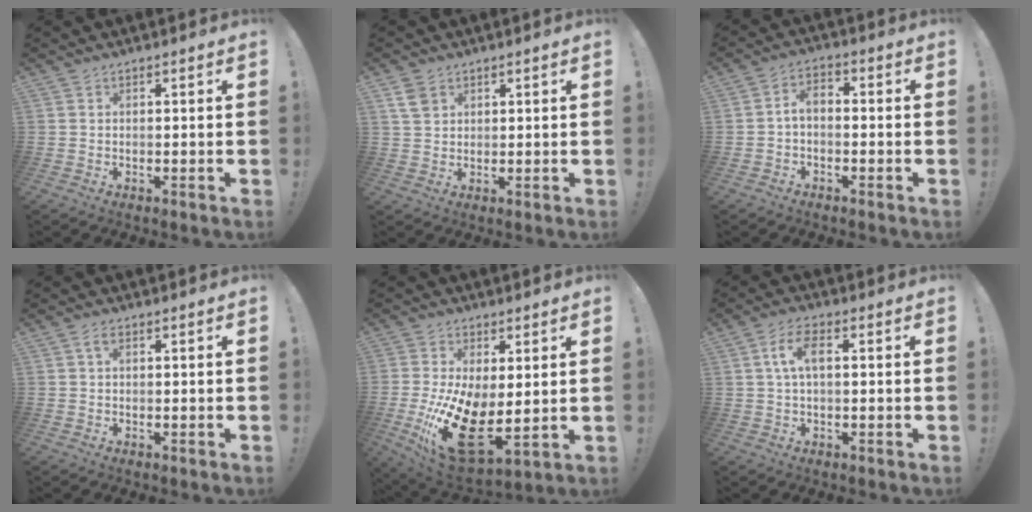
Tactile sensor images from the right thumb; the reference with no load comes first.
{"total": 5.6, "force": [2.8, 4.0, 2.7], "torque": [-0.048, -0.003, 0.057]}
{"total": 3.9, "force": [-1.5, 1.9, 3.1], "torque": [-0.064, 0.004, -0.027]}
{"total": 1.6, "force": [0.3, 0.6, 1.4], "torque": [-0.021, 0.002, 0.003]}
{"total": 17.0, "force": [-2.1, 8.8, 14.4], "torque": [-0.262, -0.019, -0.022]}
{"total": 6.9, "force": [1.1, 2.7, 6.3], "torque": [-0.130, 0.006, 0.018]}